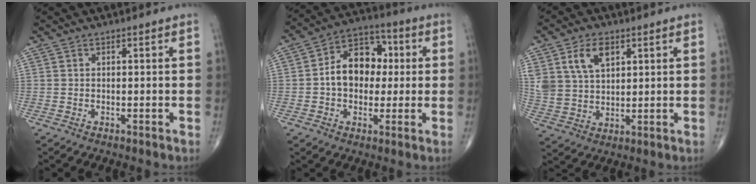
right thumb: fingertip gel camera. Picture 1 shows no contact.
{"total": 12.2, "force": [0.5, 9.0, 8.2], "torque": [-0.098, 0.030, -0.001]}
{"total": 9.9, "force": [4.4, 6.2, 6.3], "torque": [-0.112, -0.012, 0.092]}